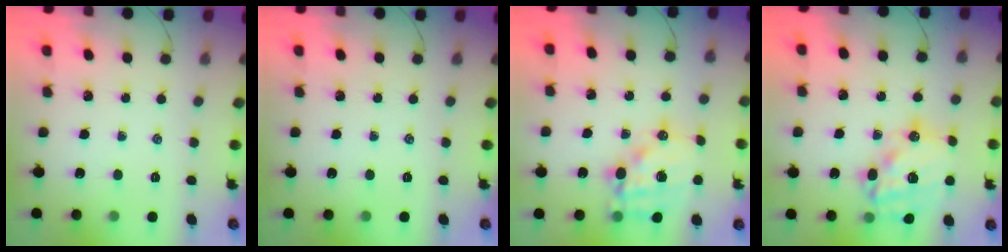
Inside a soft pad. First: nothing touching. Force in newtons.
{"total": 0.0}
{"total": 14.4, "press": 14.0, "slide": 3.5}
{"total": 19.2, "press": 18.8, "slide": 3.9}